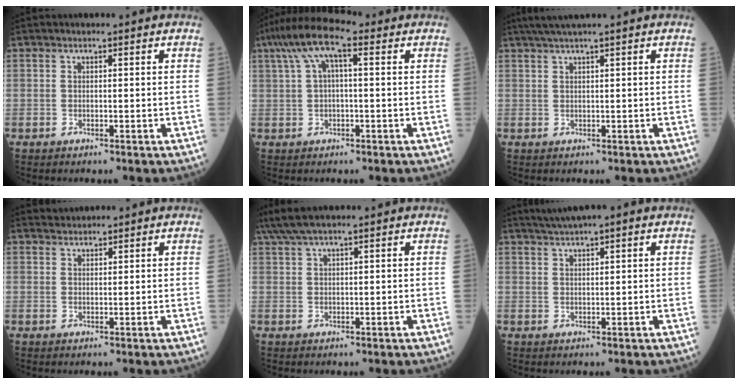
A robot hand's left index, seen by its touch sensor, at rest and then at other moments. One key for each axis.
{"total": 8.2, "fx": 3.3, "fy": 2.1, "fz": 7.2, "tx": -0.146, "ty": 0.043, "tz": 0.055}
{"total": 3.0, "fx": 2.2, "fy": -0.8, "fz": 1.9, "tx": -0.040, "ty": 0.013, "tz": 0.047}
{"total": 1.4, "fx": 1.4, "fy": 0.1, "fz": -0.3, "tx": -0.006, "ty": 0.012, "tz": 0.029}
{"total": 4.8, "fx": 3.8, "fy": 0.1, "fz": 2.8, "tx": -0.062, "ty": 0.031, "tz": 0.078}
{"total": 4.1, "fx": 3.1, "fy": -0.1, "fz": 2.7, "tx": -0.055, "ty": 0.025, "tz": 0.056}